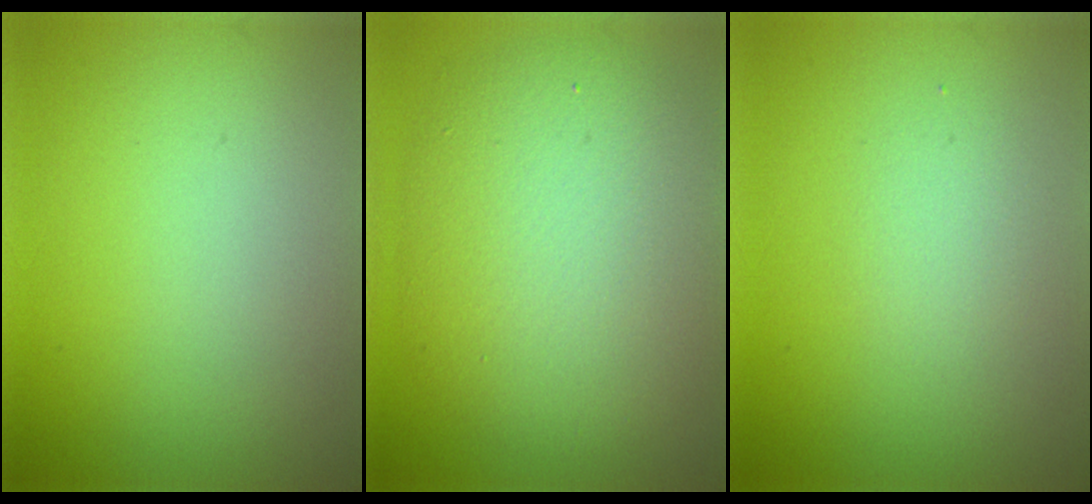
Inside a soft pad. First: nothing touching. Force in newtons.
{"total": 9.2, "press": 9.1, "slide": 0.9}
{"total": 1.4, "press": 1.4, "slide": 0.0}